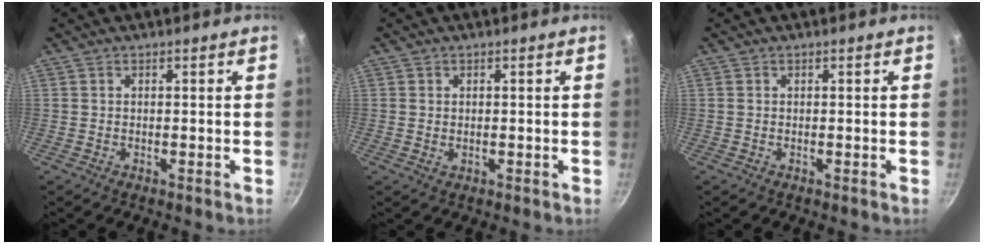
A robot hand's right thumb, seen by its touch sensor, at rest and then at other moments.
{"total": 0.9, "force": [0.2, 0.8, 0.3], "torque": [-0.002, -0.005, 0.002]}
{"total": 0.0}